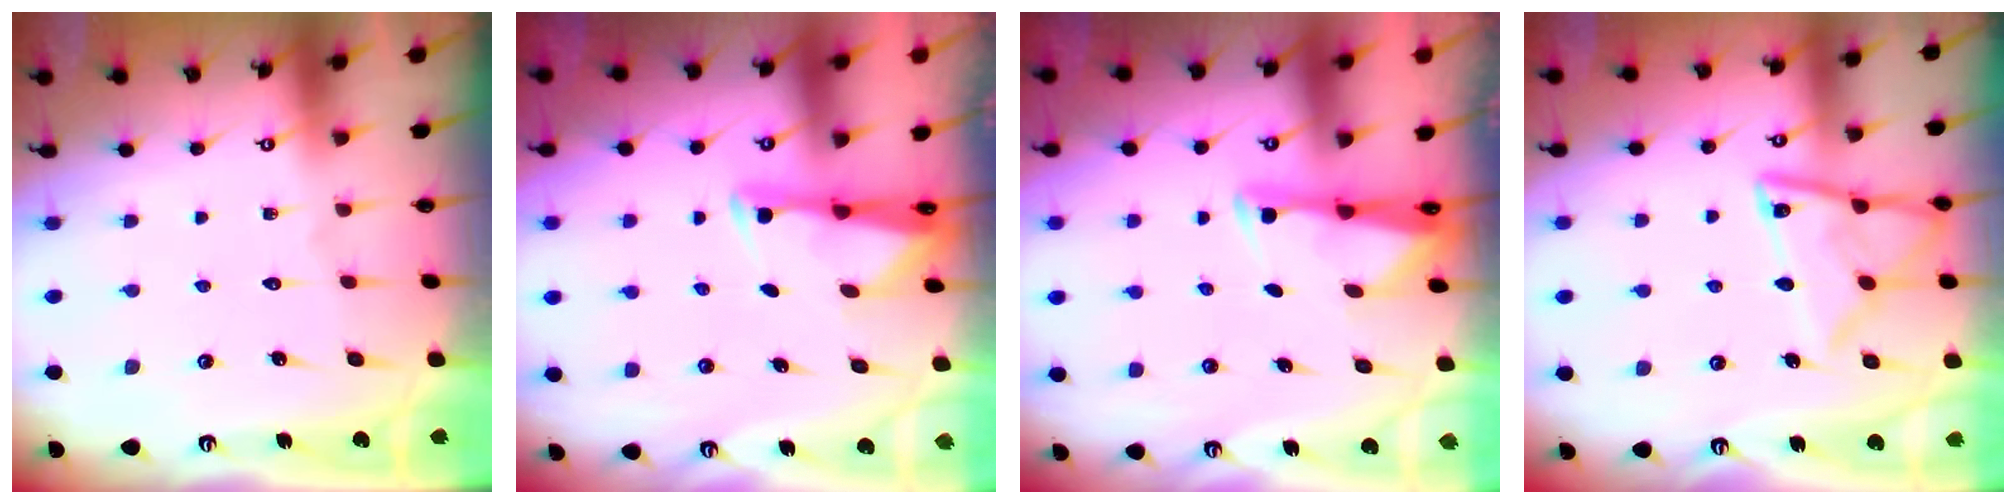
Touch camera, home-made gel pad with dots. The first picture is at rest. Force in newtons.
{"total": 2.7, "press": 2.6, "slide": 0.4}
{"total": 2.7, "press": 2.6, "slide": 0.4}
{"total": 13.3, "press": 13.2, "slide": 1.4}